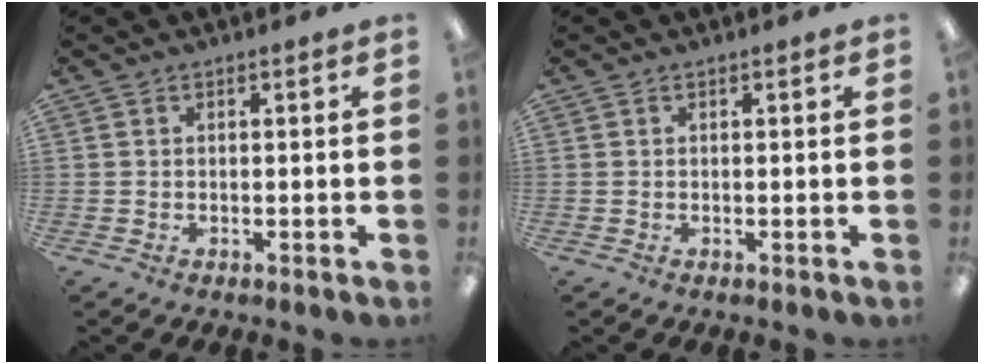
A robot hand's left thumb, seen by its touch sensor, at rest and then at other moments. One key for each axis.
{"total": 0.0}